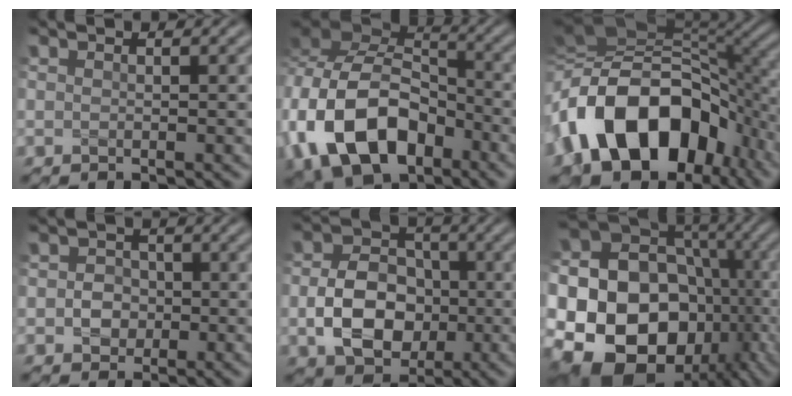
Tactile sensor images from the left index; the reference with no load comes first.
{"total": 12.6, "force": [-4.7, 8.1, 8.3], "torque": [-0.185, -0.008, -0.091]}
{"total": 14.8, "force": [-4.4, 9.6, 10.4], "torque": [-0.170, 0.006, -0.082]}
{"total": 2.4, "force": [-0.2, 2.1, 1.0], "torque": [0.007, -0.001, -0.012]}
{"total": 7.0, "force": [-1.4, 5.2, 4.5], "torque": [-0.081, -0.001, -0.023]}
{"total": 22.5, "force": [-4.9, 18.7, 11.4], "torque": [-0.206, -0.019, -0.103]}